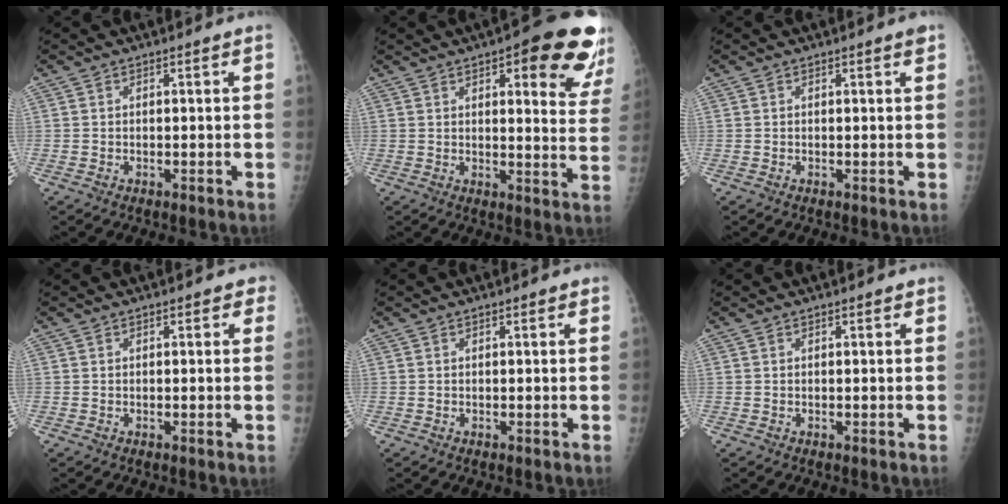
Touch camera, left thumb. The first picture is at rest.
{"total": 17.7, "force": [9.4, 5.5, 13.9], "torque": [-0.130, -0.040, 0.105]}
{"total": 1.0, "force": [0.6, 0.1, 0.8], "torque": [-0.011, -0.002, 0.007]}
{"total": 2.0, "force": [0.9, 1.1, 1.4], "torque": [-0.002, 0.001, 0.009]}
{"total": 1.0, "force": [0.6, 0.3, 0.7], "torque": [-0.010, 0.000, 0.007]}
{"total": 0.8, "force": [0.5, 0.2, 0.6], "torque": [-0.008, 0.000, 0.006]}